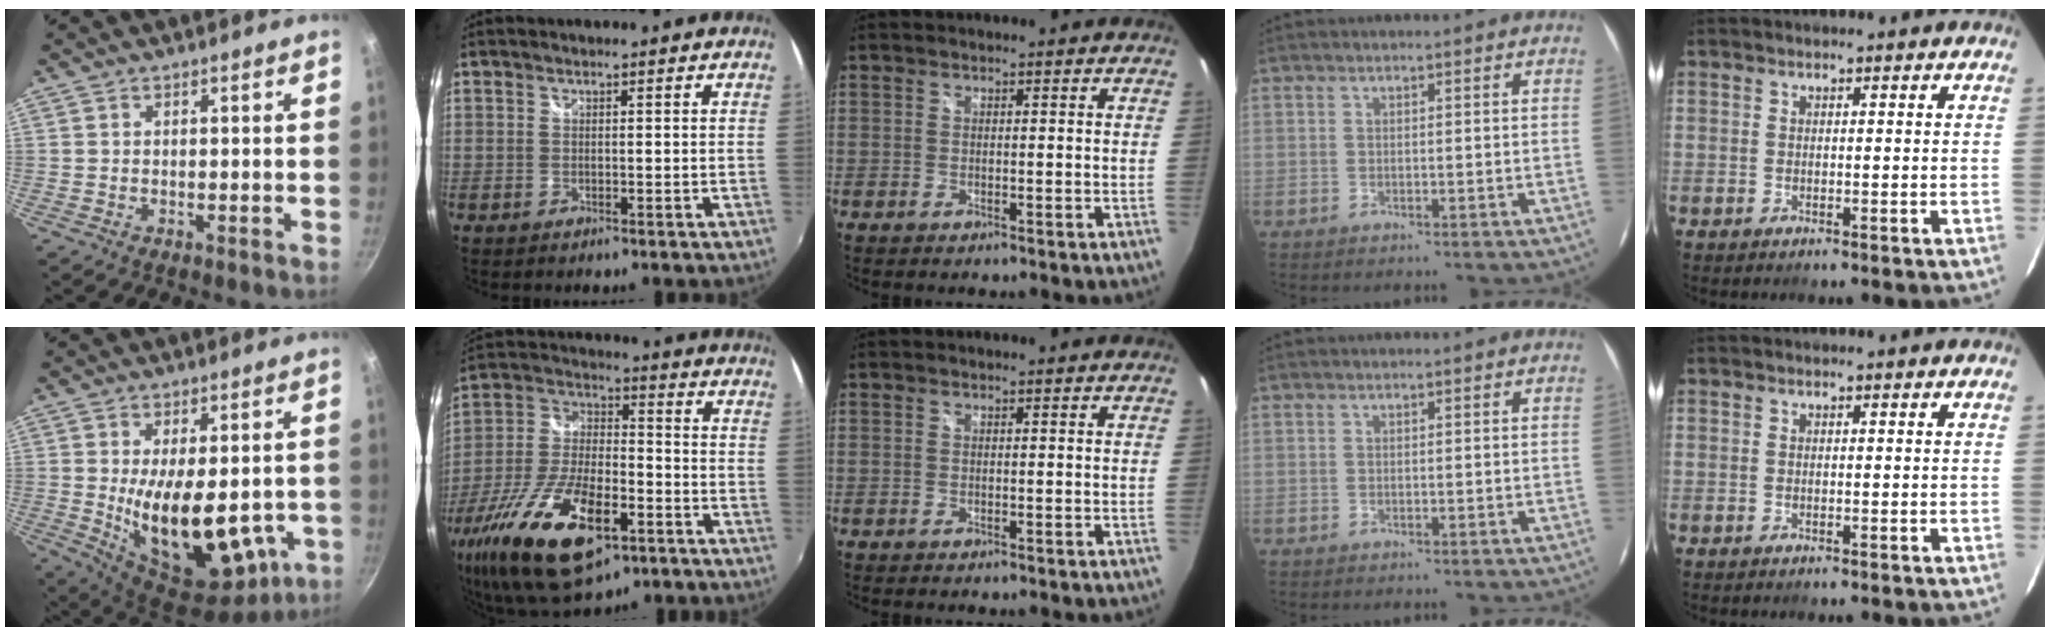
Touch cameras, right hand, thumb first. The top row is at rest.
{"thumb": {"total": 22.2, "force": [-2.9, 11.2, 19.0], "torque": [-0.270, -0.026, -0.019]}, "index": {"total": 23.9, "force": [-12.0, 9.9, 18.2], "torque": [-0.378, -0.053, -0.204]}}